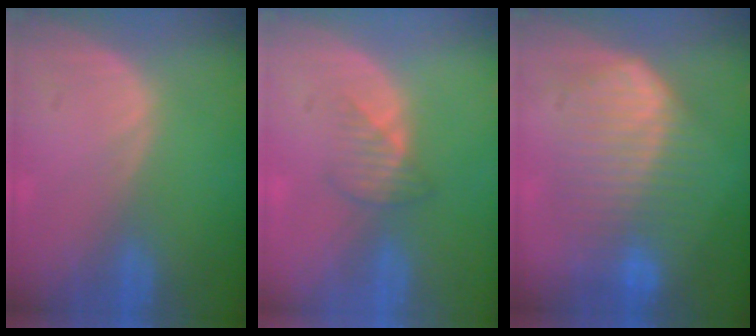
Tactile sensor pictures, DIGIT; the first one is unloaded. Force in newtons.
{"total": 2.5, "press": 2.5, "slide": 0.3}
{"total": 9.4, "press": 9.4, "slide": 0.2}